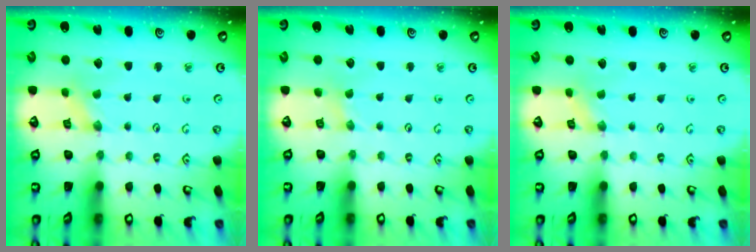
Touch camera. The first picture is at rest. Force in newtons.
{"total": 0.0}
{"total": 0.6, "press": 0.5, "slide": 0.2}